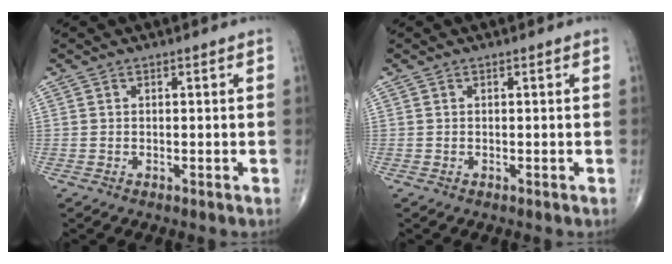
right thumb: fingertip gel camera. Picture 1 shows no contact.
{"total": 0.0}